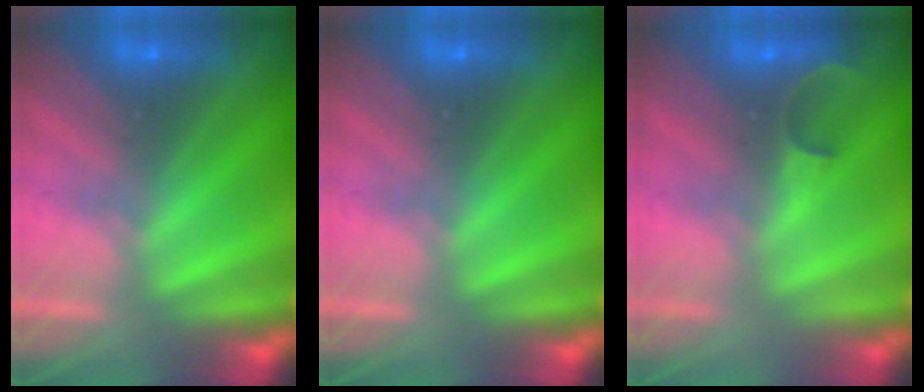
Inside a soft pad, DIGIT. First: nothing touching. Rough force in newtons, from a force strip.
{"total": 0.0}
{"total": 3.0}